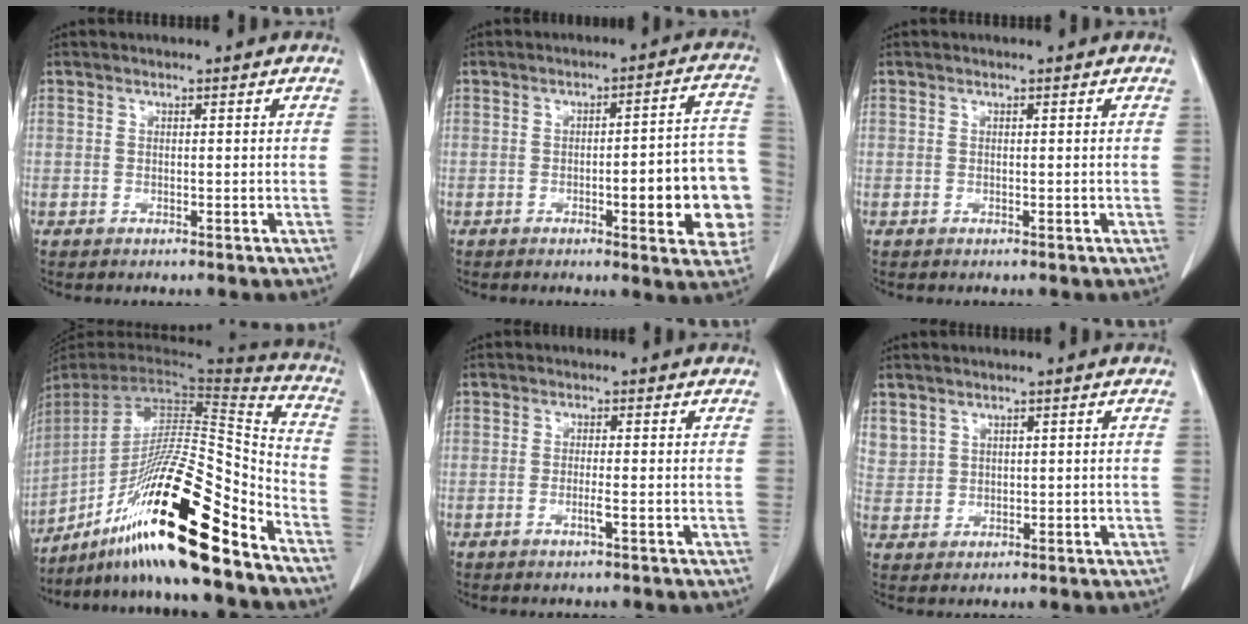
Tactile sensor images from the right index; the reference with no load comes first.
{"total": 11.8, "force": [-2.7, 2.5, 11.2], "torque": [-0.119, 0.020, -0.032]}
{"total": 0.0}
{"total": 25.7, "force": [-17.0, 1.5, 19.2], "torque": [-0.314, -0.014, -0.298]}
{"total": 1.5, "force": [-0.6, -0.2, 1.4], "torque": [-0.027, -0.003, -0.012]}
{"total": 4.4, "force": [2.6, 3.5, 0.7], "torque": [-0.016, 0.007, 0.065]}